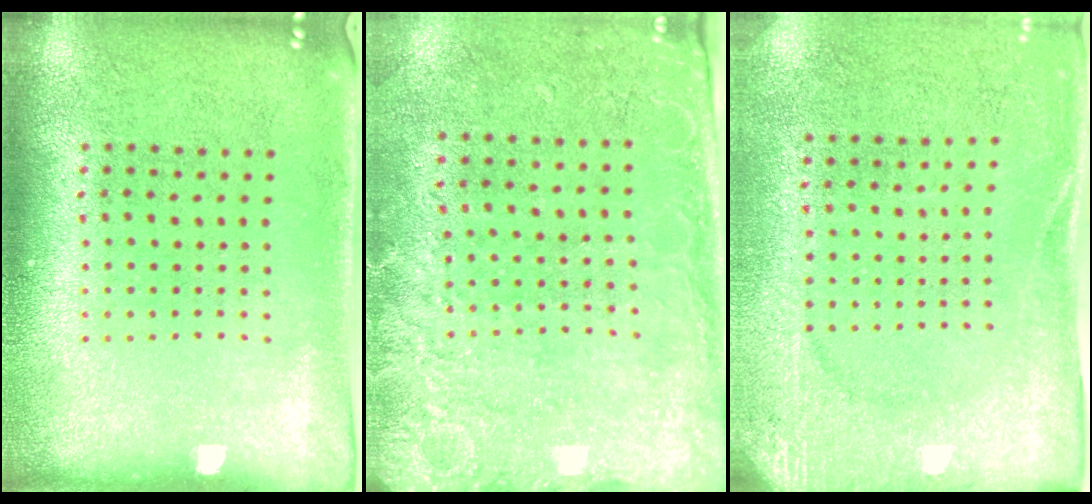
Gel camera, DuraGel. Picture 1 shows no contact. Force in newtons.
{"total": 2.6, "press": 2.1, "slide": 1.5}
{"total": 2.6, "press": 2.4, "slide": 0.9}